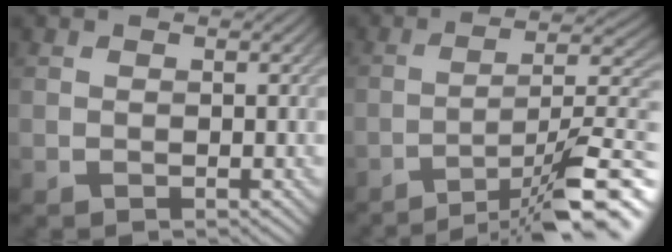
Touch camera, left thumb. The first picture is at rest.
{"total": 13.8, "force": [-9.0, 2.7, 10.0], "torque": [-0.145, 0.014, -0.136]}